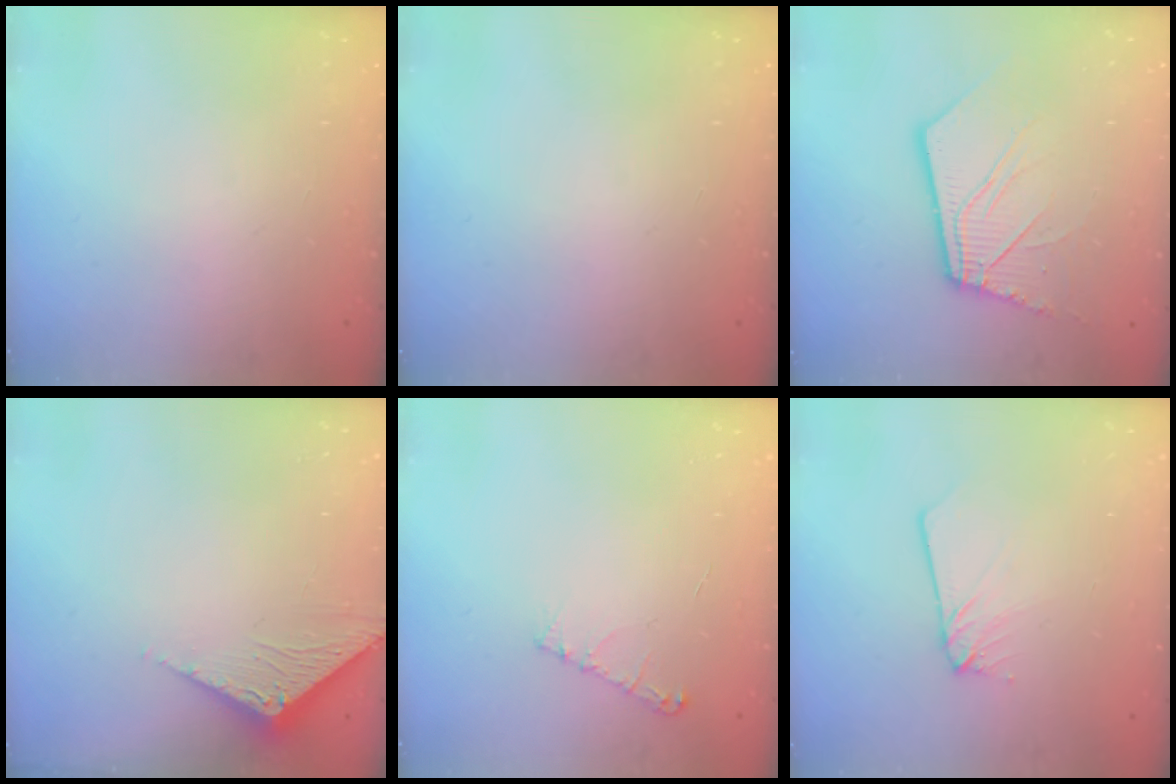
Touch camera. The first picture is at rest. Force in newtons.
{"total": 0.0}
{"total": 12.4, "press": 12.3, "slide": 1.7}
{"total": 3.5, "press": 3.5, "slide": 0.2}
{"total": 5.9, "press": 5.9, "slide": 0.7}
{"total": 3.0, "press": 3.0, "slide": 0.3}